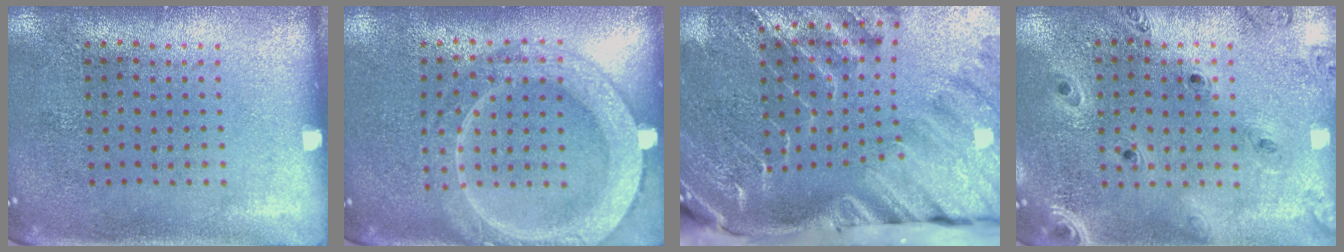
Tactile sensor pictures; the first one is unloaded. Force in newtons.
{"total": 2.7, "press": 2.7, "slide": 0.3}
{"total": 3.7, "press": 3.1, "slide": 1.9}
{"total": 1.3, "press": 1.3, "slide": 0.1}